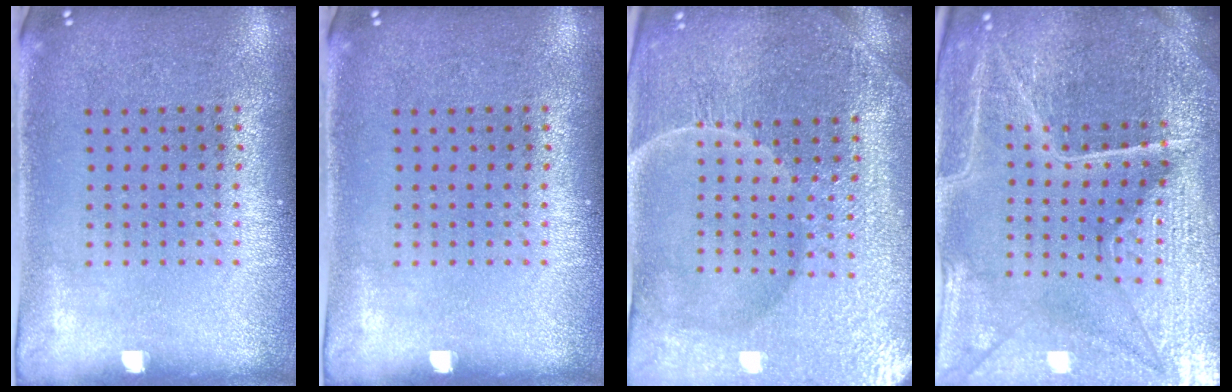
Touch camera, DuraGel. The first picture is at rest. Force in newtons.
{"total": 0.0}
{"total": 5.5, "press": 5.0, "slide": 2.1}
{"total": 6.0, "press": 5.4, "slide": 2.5}